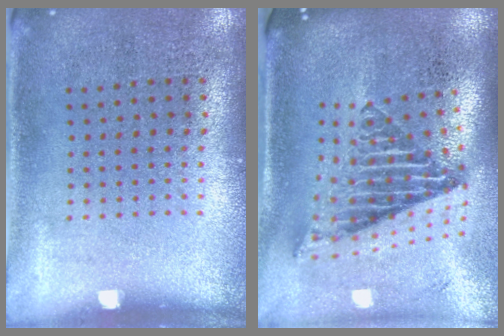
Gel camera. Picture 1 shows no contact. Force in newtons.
{"total": 2.7, "press": 1.7, "slide": 2.0}